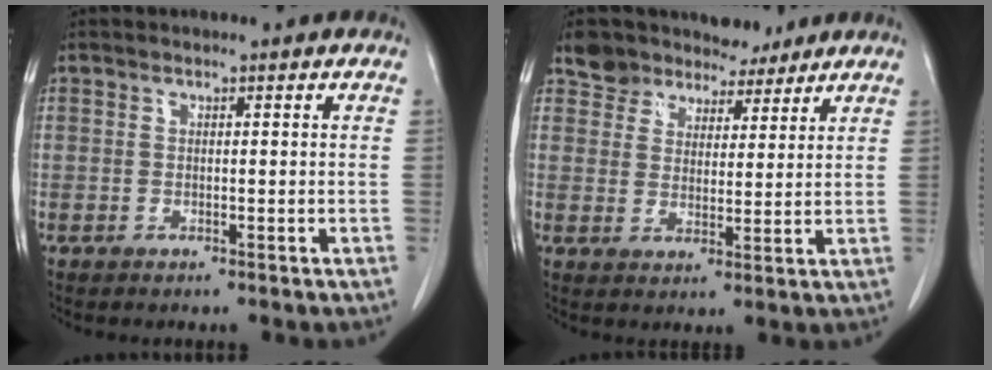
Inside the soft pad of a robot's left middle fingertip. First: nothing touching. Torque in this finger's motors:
{"motor_torque": [0.39, -0.55, 0.01, 0.01]}